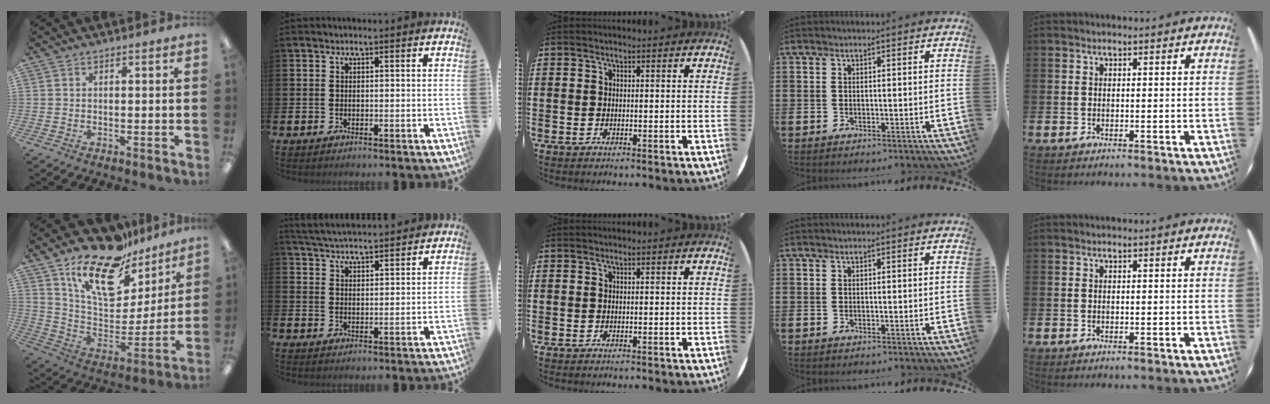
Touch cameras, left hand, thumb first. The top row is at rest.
{"thumb": {"total": 20.2, "force": [14.1, 9.6, 10.9], "torque": [-0.182, -0.095, 0.248]}, "index": {"total": 4.6, "force": [4.6, 0.1, 0.2], "torque": [-0.023, -0.027, 0.083]}}